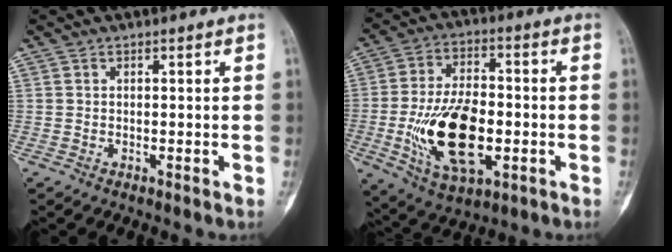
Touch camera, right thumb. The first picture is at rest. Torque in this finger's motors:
{"motor_torque": [2.31, 2.34, 0.83, 0.56, 0.16]}